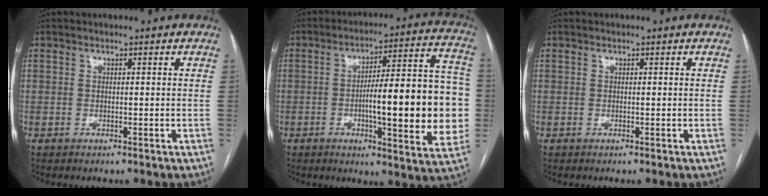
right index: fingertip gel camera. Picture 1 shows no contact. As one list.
[{"total": 20.4, "force": [-2.4, 3.9, 19.8], "torque": [-0.231, 0.028, -0.027]}, {"total": 0.0}]